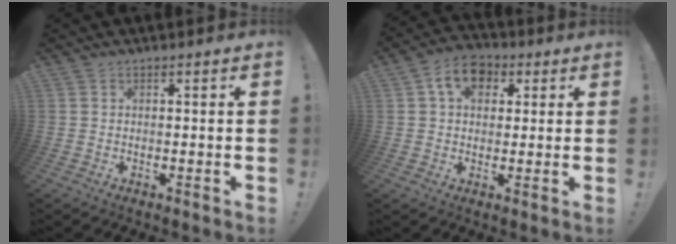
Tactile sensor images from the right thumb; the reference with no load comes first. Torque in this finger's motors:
{"motor_torque": [-0.06, 1.19, 0.75, -0.10, 0.02]}